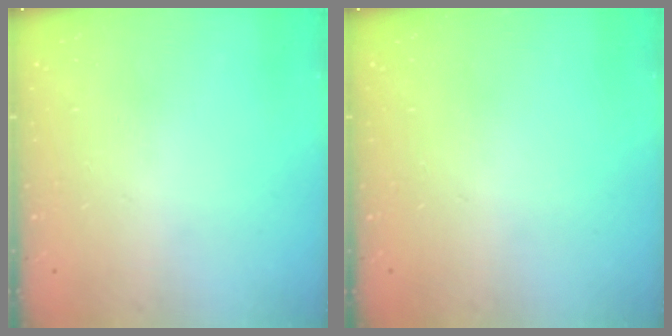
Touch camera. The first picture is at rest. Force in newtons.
{"total": 0.0}